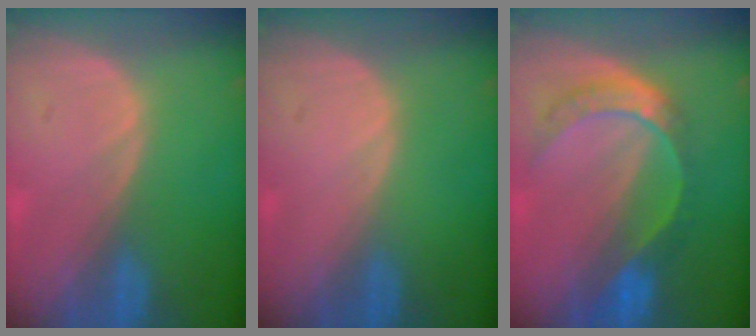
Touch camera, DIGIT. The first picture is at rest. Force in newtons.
{"total": 0.0}
{"total": 7.7, "press": 6.4, "slide": 4.3}